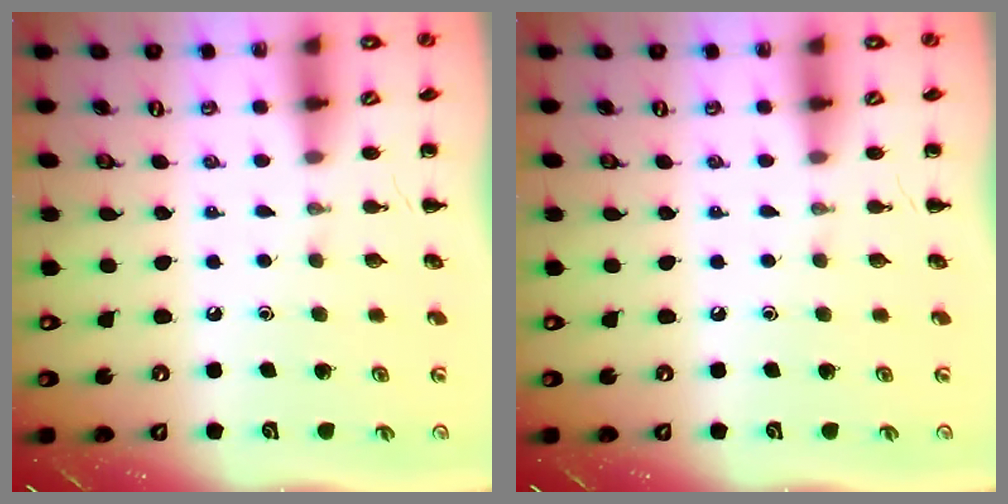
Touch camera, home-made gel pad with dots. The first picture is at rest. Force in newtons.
{"total": 0.0}